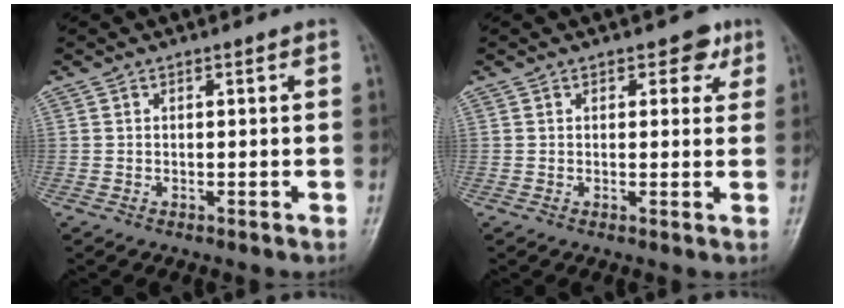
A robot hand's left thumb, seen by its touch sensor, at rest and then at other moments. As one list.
[{"total": 3.8, "force": [1.9, 2.5, 2.1], "torque": [0.003, -0.005, 0.019]}]